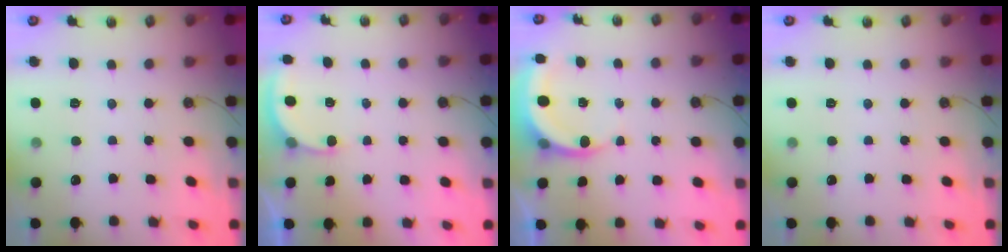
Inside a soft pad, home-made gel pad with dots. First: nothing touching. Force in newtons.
{"total": 3.0, "press": 3.0, "slide": 0.3}
{"total": 4.5, "press": 4.5, "slide": 0.5}
{"total": 0.0}